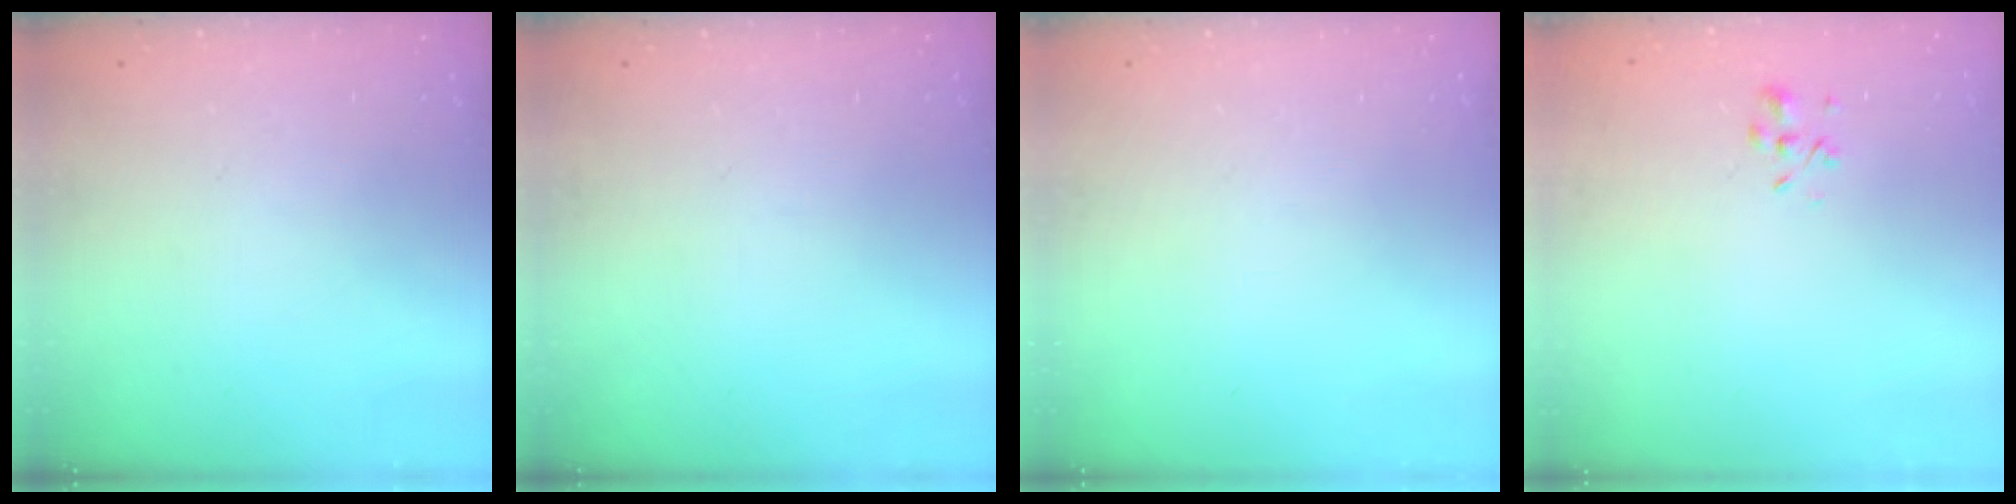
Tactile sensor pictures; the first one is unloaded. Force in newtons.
{"total": 0.0}
{"total": 0.0}
{"total": 2.6, "press": 2.4, "slide": 1.0}